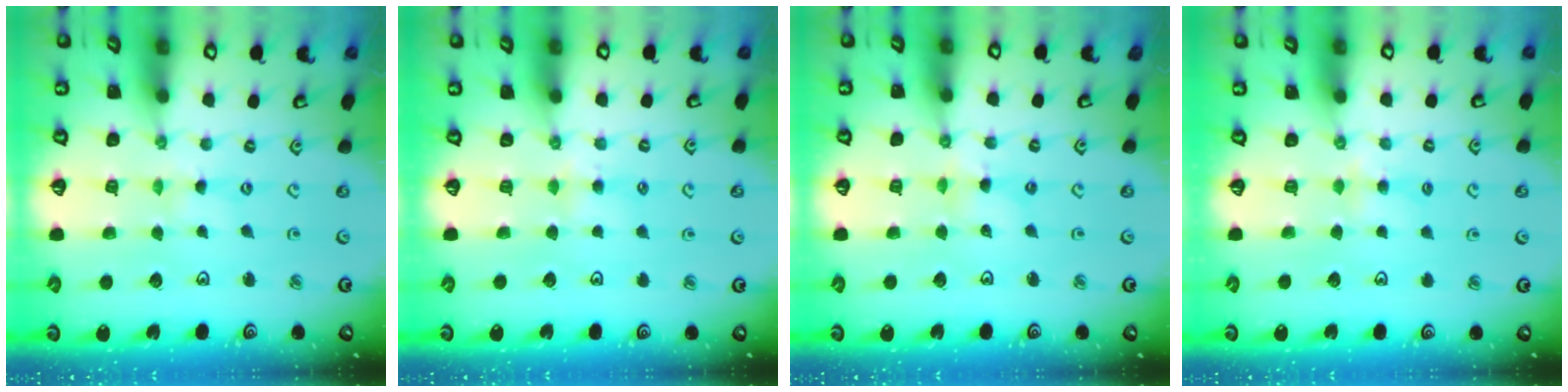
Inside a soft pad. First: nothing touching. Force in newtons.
{"total": 4.3, "press": 4.2, "slide": 0.6}
{"total": 2.6, "press": 2.6, "slide": 0.2}
{"total": 3.0, "press": 3.0, "slide": 0.6}